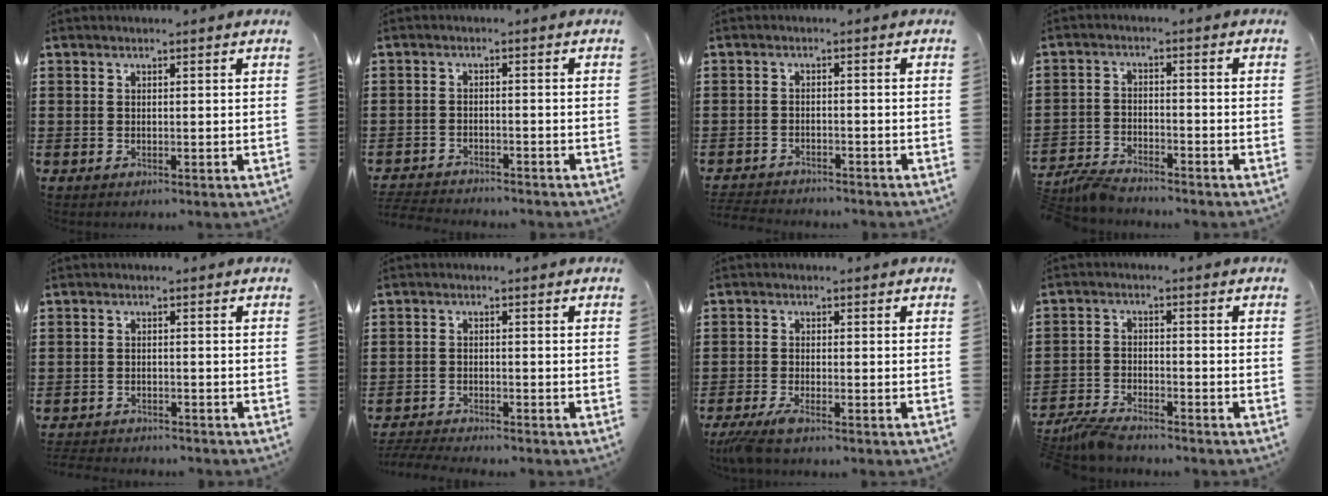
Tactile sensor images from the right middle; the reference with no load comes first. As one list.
[{"total": 3.0, "force": [-3.0, 0.1, 0.1], "torque": [-0.006, -0.003, -0.064]}, {"total": 2.6, "force": [-2.6, 0.1, 0.0], "torque": [-0.006, -0.005, -0.056]}, {"total": 4.1, "force": [-3.9, 0.6, 0.7], "torque": [-0.030, 0.002, -0.087]}, {"total": 2.3, "force": [-2.3, 0.1, 0.0], "torque": [-0.006, -0.003, -0.050]}, {"total": 3.3, "force": [-3.2, 0.1, 0.4], "torque": [-0.016, -0.004, -0.070]}, {"total": 3.2, "force": [-2.6, 0.0, 1.9], "torque": [-0.053, -0.011, -0.055]}, {"total": 4.4, "force": [-4.3, 0.6, 1.0], "torque": [-0.033, 0.001, -0.090]}]